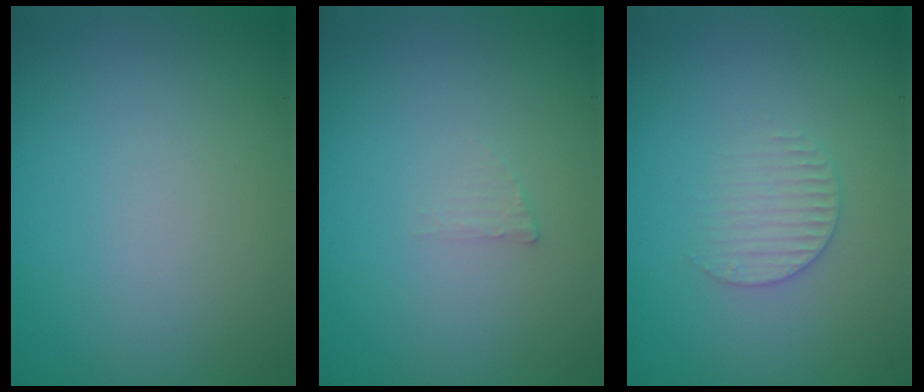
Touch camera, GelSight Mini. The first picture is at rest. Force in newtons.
{"total": 0.6, "press": 0.6, "slide": 0.1}
{"total": 1.9, "press": 1.9, "slide": 0.3}